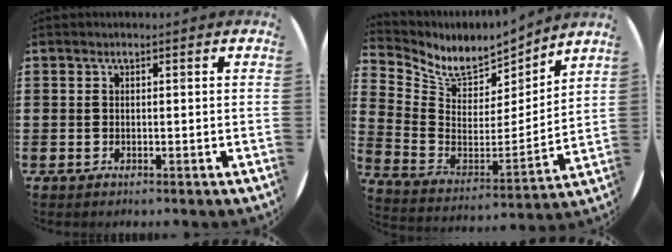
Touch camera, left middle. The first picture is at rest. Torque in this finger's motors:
{"motor_torque": [0.44, -1.05, 0.03, 0.00]}